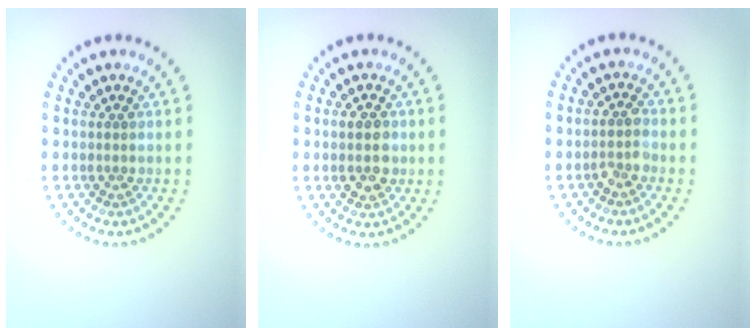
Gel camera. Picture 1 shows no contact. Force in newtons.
{"total": 3.0, "press": 3.0, "slide": 0.1}
{"total": 1.5, "press": 1.4, "slide": 0.7}